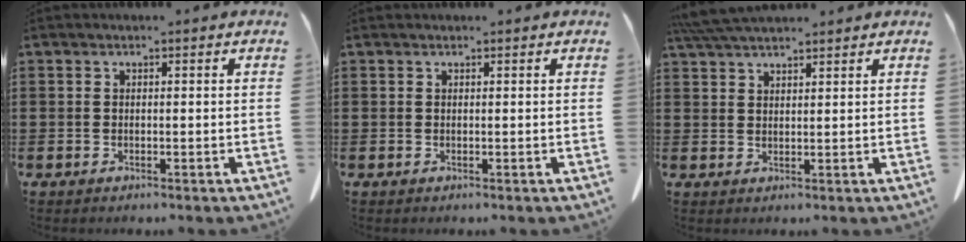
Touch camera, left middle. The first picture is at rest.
{"total": 0.0}
{"total": 5.0, "force": [4.4, 0.7, 2.1], "torque": [-0.054, -0.008, 0.086]}